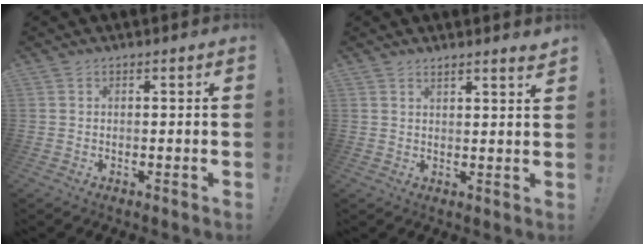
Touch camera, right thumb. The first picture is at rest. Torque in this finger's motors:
{"motor_torque": [-0.20, -0.16, -0.08, 0.01, -0.09]}